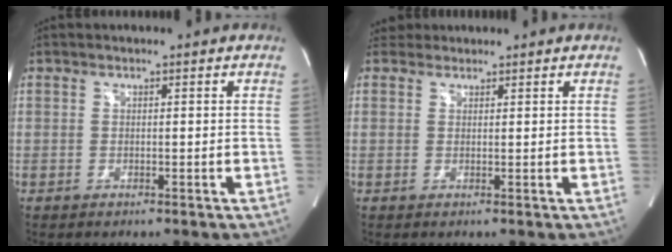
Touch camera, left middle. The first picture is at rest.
{"total": 1.9, "force": [1.6, 0.8, -0.5], "torque": [0.006, 0.017, 0.027]}